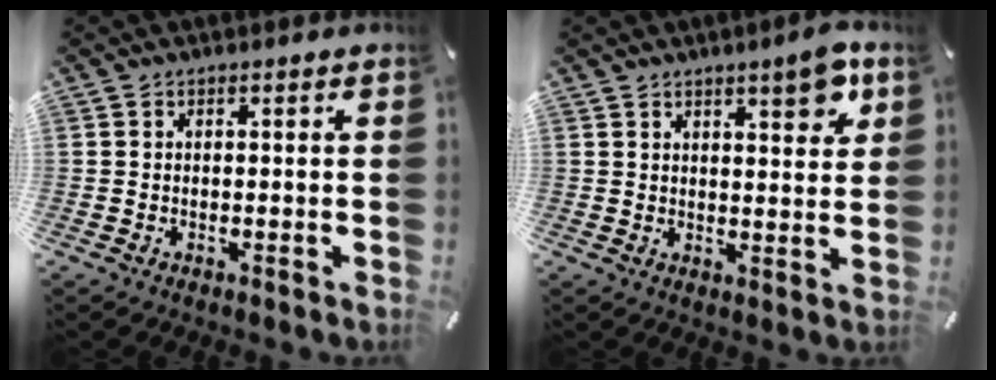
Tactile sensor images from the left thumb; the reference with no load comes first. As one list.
[{"total": 7.0, "force": [4.5, 2.2, 4.9], "torque": [-0.064, -0.022, 0.072]}]